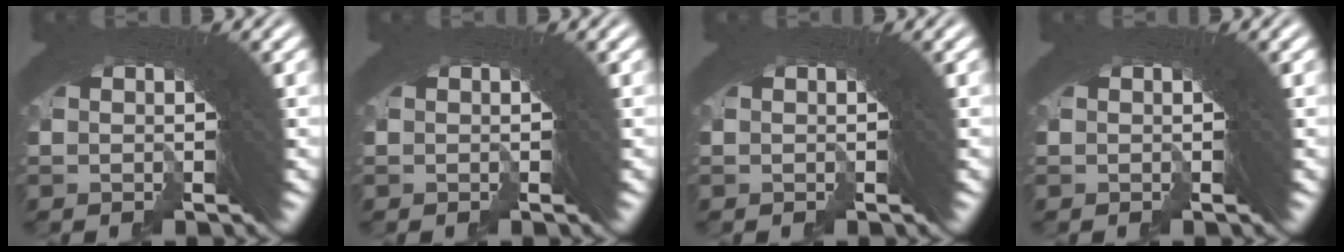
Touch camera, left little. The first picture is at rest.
{"total": 0.0}
{"total": 0.0}
{"total": 0.0}